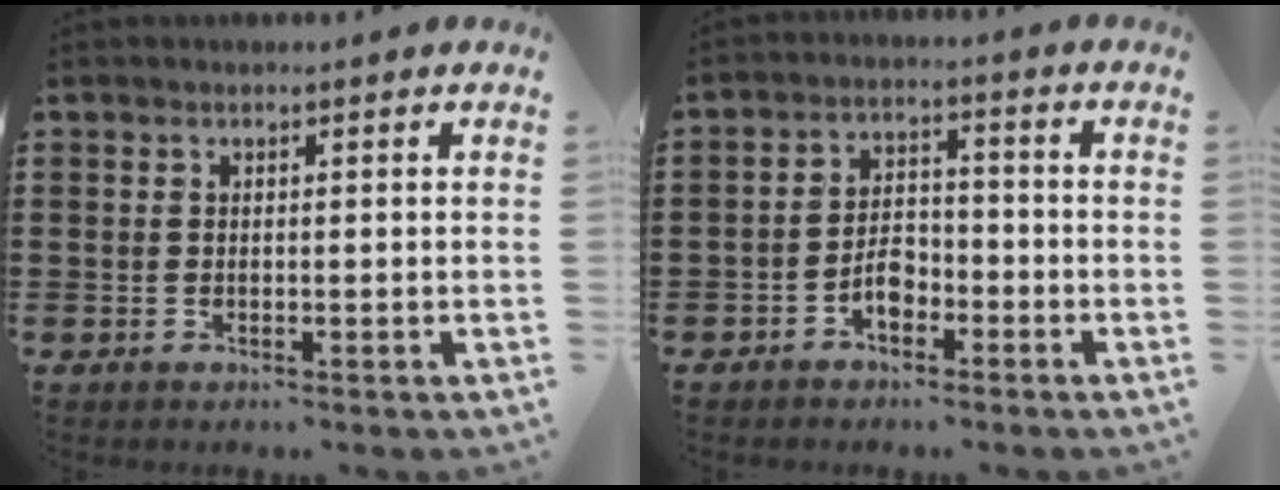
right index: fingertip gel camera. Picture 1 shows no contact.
{"total": 4.3, "force": [-2.3, 2.5, 2.7], "torque": [-0.056, 0.004, -0.045]}